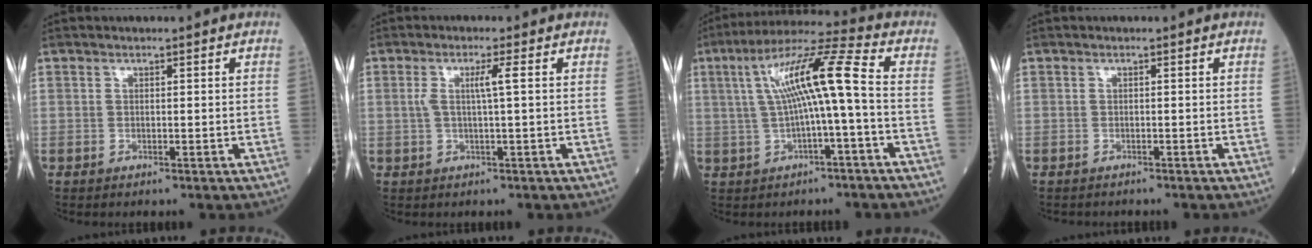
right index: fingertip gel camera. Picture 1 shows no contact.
{"total": 2.6, "force": [0.5, -0.4, 2.6], "torque": [-0.053, 0.004, 0.010]}
{"total": 11.2, "force": [0.5, 0.2, 11.2], "torque": [-0.199, 0.032, 0.008]}
{"total": 1.8, "force": [-1.7, 0.6, 0.4], "torque": [-0.008, -0.001, -0.022]}